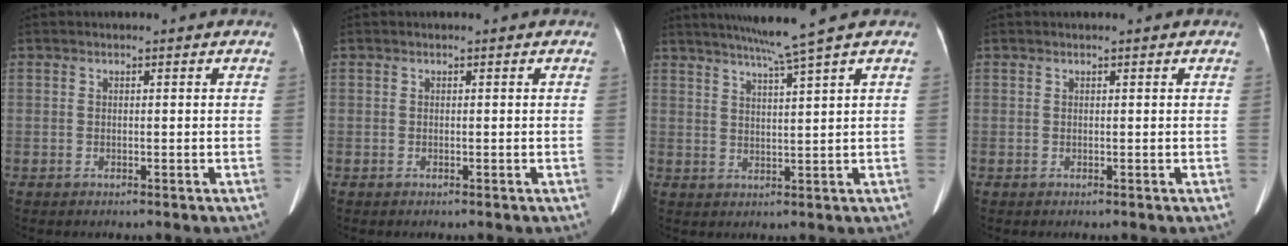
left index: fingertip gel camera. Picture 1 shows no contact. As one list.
[{"total": 0.0}, {"total": 6.6, "force": [5.0, -2.1, 3.7], "torque": [-0.057, 0.000, 0.084]}, {"total": 0.0}]